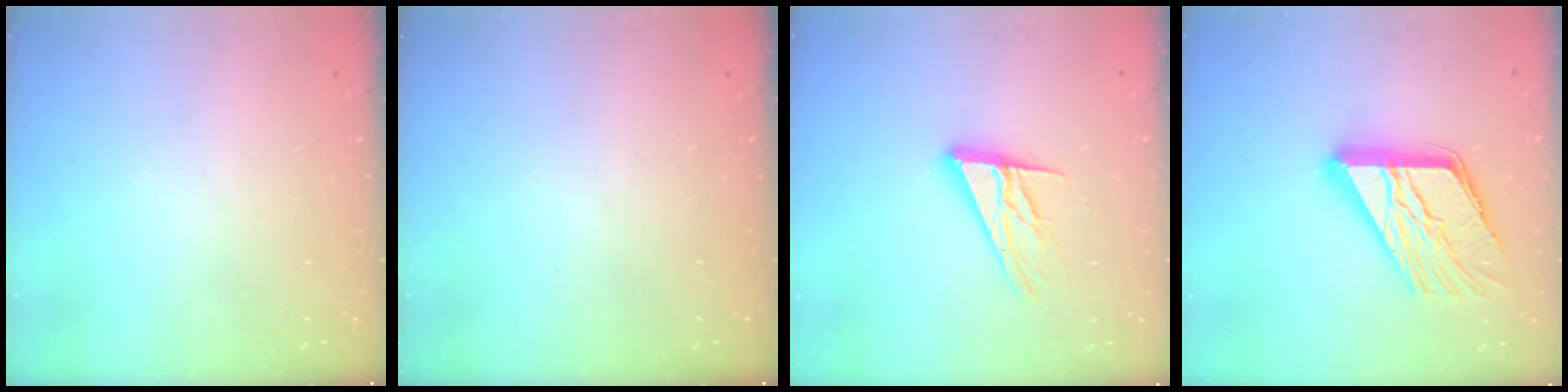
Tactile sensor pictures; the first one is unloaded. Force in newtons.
{"total": 0.0}
{"total": 13.3, "press": 13.1, "slide": 2.5}
{"total": 18.9, "press": 18.8, "slide": 1.9}